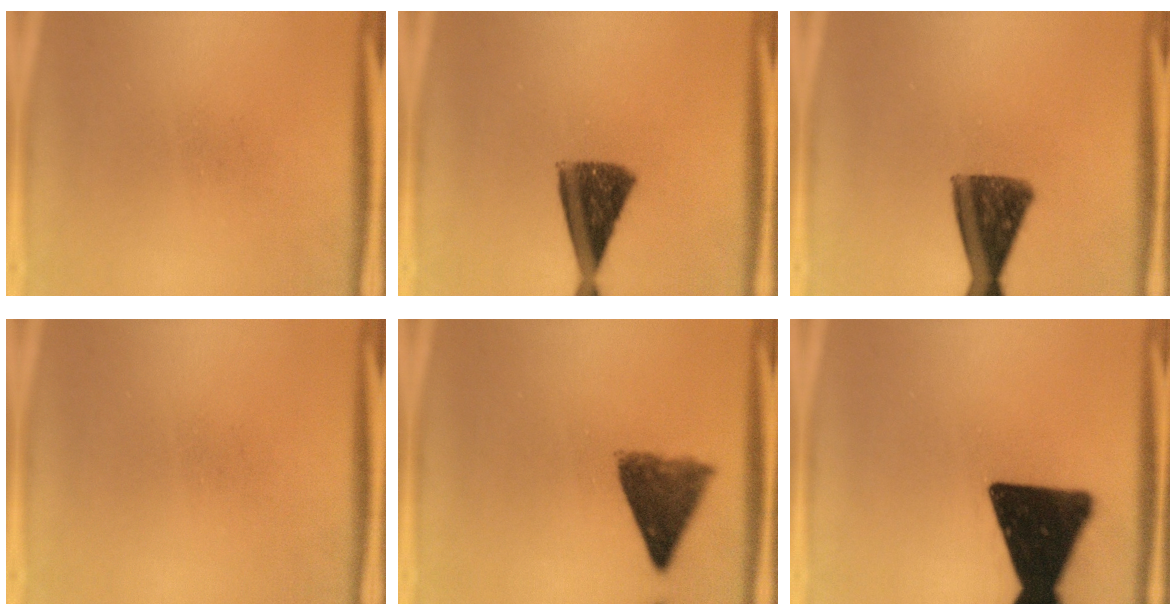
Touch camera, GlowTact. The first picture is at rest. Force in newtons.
{"total": 10.0}
{"total": 10.9}
{"total": 0.0}
{"total": 7.7}
{"total": 19.6}